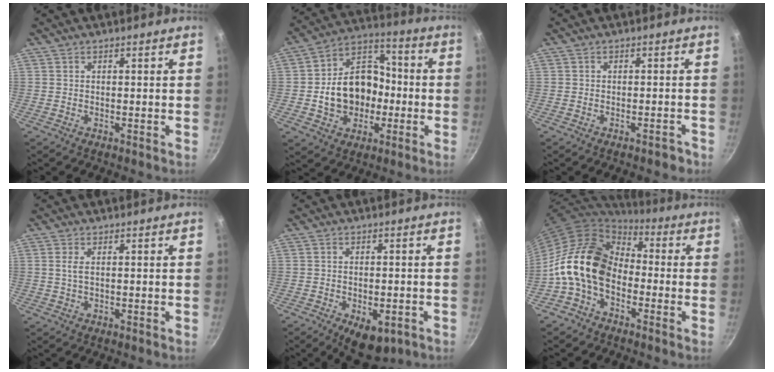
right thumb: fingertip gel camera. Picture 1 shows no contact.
{"total": 16.2, "force": [-2.2, 12.8, 9.6], "torque": [-0.125, 0.048, -0.040]}
{"total": 1.9, "force": [-1.5, 0.8, 0.9], "torque": [-0.005, 0.025, -0.008]}
{"total": 1.7, "force": [0.3, 0.7, 1.6], "torque": [-0.034, -0.001, 0.007]}
{"total": 7.8, "force": [-3.3, 4.1, 5.8], "torque": [-0.056, 0.010, -0.033]}
{"total": 15.8, "force": [-3.0, 11.2, 10.8], "torque": [-0.169, 0.047, -0.080]}